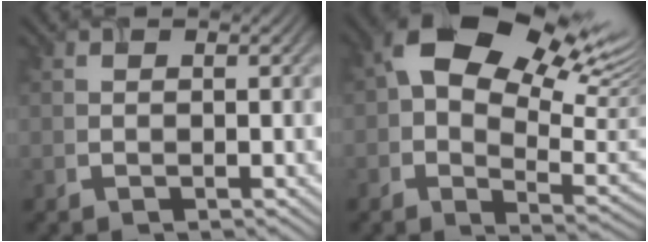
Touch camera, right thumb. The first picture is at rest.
{"total": 17.4, "force": [7.2, 9.9, 12.4], "torque": [-0.203, 0.020, 0.130]}